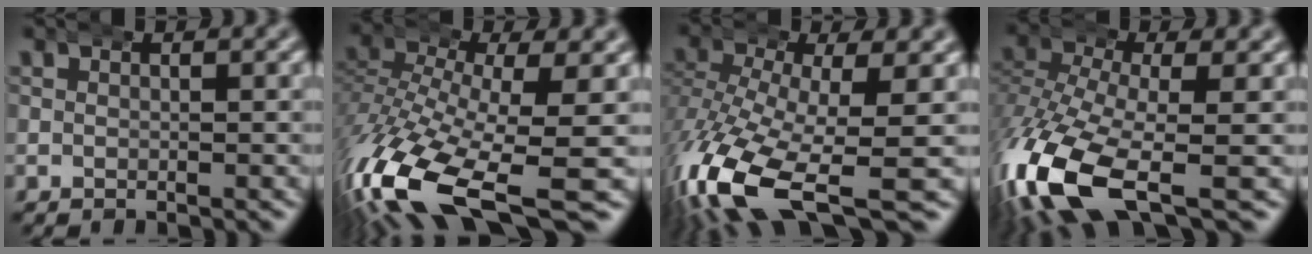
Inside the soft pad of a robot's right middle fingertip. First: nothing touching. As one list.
[{"total": 11.4, "force": [-6.2, 5.2, 8.1], "torque": [-0.202, -0.066, -0.071]}, {"total": 10.5, "force": [-5.6, 4.9, 7.5], "torque": [-0.192, -0.066, -0.055]}, {"total": 9.9, "force": [-4.6, 5.3, 7.1], "torque": [-0.196, -0.056, -0.050]}]